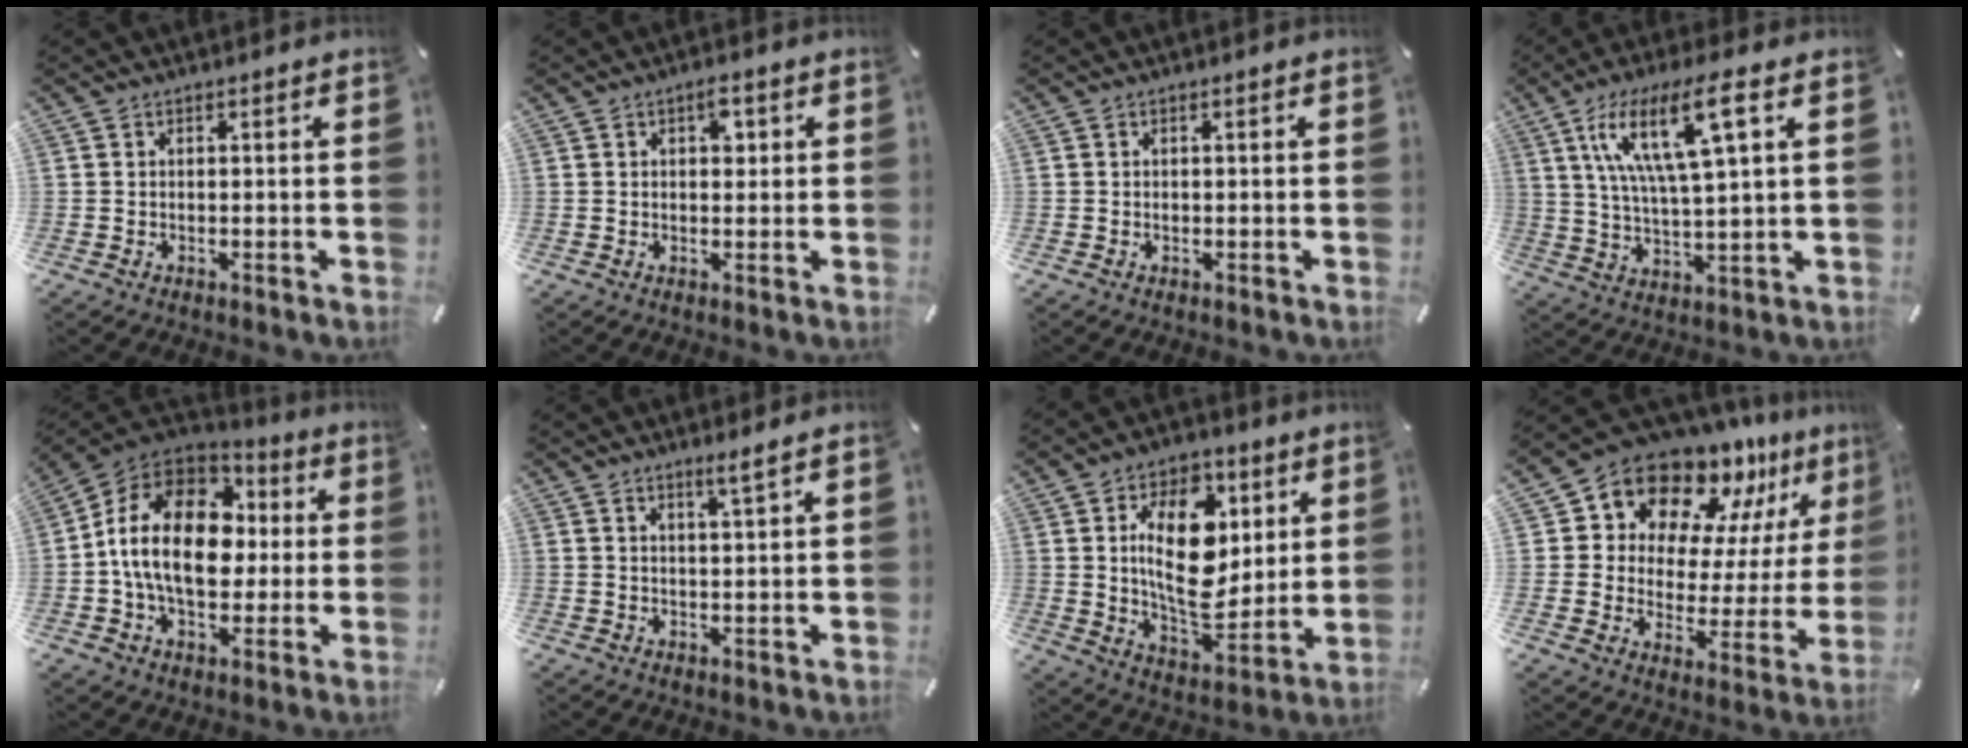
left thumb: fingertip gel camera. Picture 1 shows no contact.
{"total": 3.1, "force": [0.9, 1.7, 2.4], "torque": [-0.019, -0.006, 0.008]}
{"total": 0.6, "force": [-0.1, 0.4, 0.4], "torque": [-0.011, 0.001, -0.002]}
{"total": 16.0, "force": [7.1, 3.9, 13.8], "torque": [-0.287, -0.006, 0.112]}
{"total": 19.3, "force": [0.1, 13.9, 13.4], "torque": [-0.258, 0.014, -0.001]}
{"total": 2.9, "force": [2.2, -0.3, 1.8], "torque": [-0.038, -0.009, 0.039]}
{"total": 19.4, "force": [4.7, 11.8, 14.6], "torque": [-0.252, -0.016, 0.077]}
{"total": 12.6, "force": [10.8, 6.1, 2.2], "torque": [-0.048, -0.114, 0.185]}